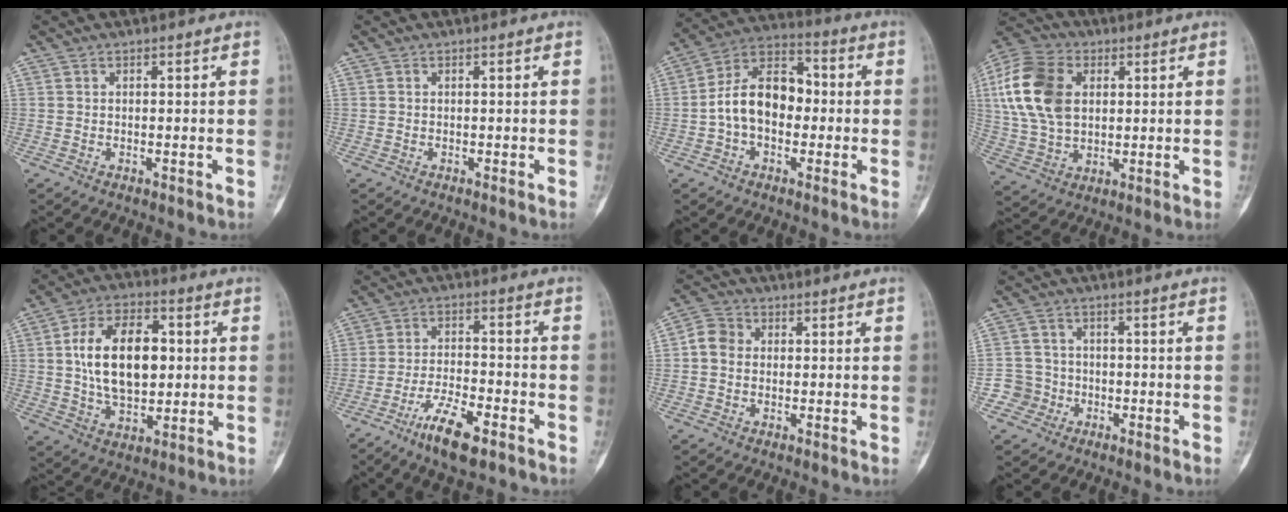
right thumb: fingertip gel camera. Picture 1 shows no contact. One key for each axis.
{"total": 0.0}
{"total": 13.0, "fx": -1.1, "fy": 8.7, "fz": 9.6, "tx": -0.150, "ty": 0.044, "tz": -0.032}
{"total": 17.2, "fx": 3.6, "fy": 11.9, "fz": 11.9, "tx": -0.235, "ty": 0.007, "tz": 0.067}
{"total": 16.5, "fx": 2.0, "fy": 10.0, "fz": 13.0, "tx": -0.198, "ty": 0.007, "tz": 0.035}
{"total": 9.4, "fx": -6.1, "fy": 2.6, "fz": 6.7, "tx": -0.128, "ty": 0.023, "tz": -0.107}
{"total": 5.1, "fx": 0.2, "fy": 4.5, "fz": 2.4, "tx": -0.036, "ty": 0.013, "tz": -0.007}
{"total": 4.8, "fx": -2.1, "fy": 4.3, "fz": -0.4, "tx": 0.037, "ty": 0.021, "tz": -0.043}